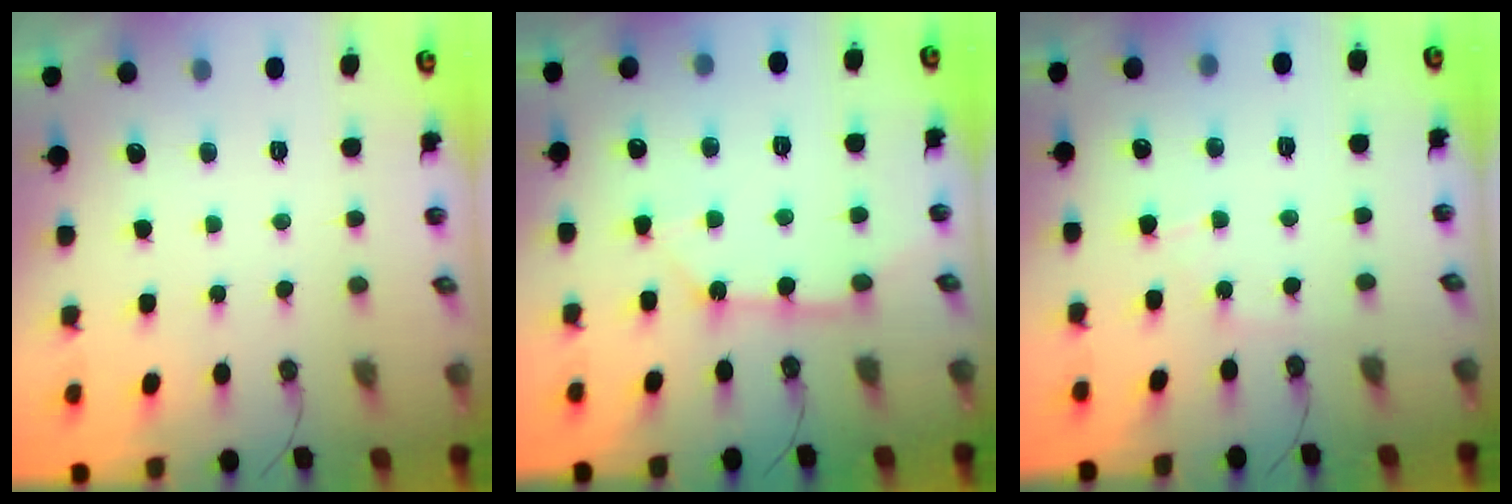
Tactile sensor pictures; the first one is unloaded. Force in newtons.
{"total": 10.4, "press": 10.3, "slide": 1.4}
{"total": 6.3, "press": 6.3, "slide": 0.8}